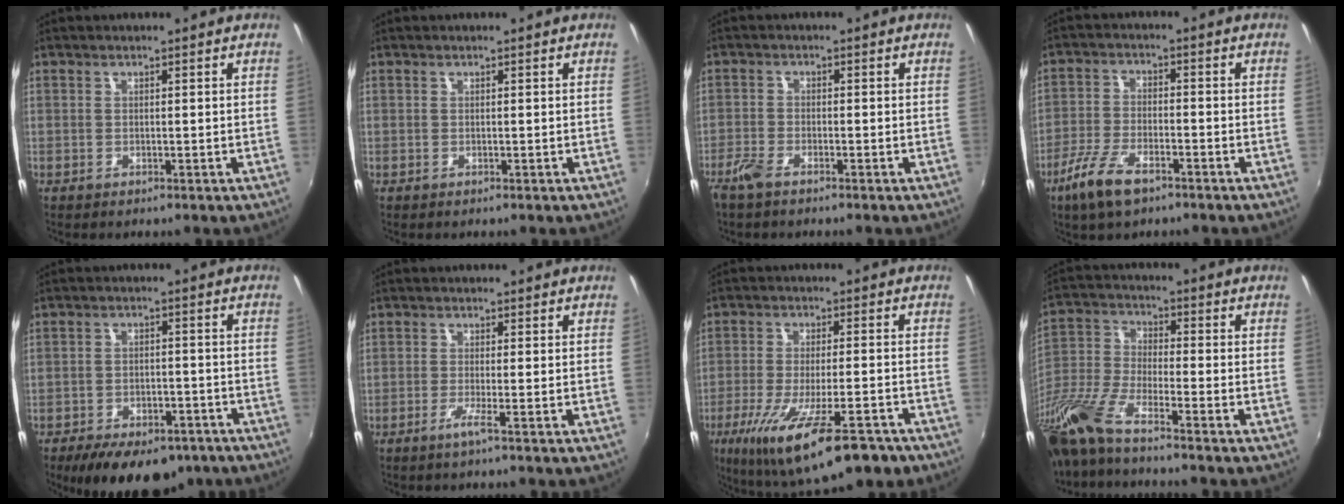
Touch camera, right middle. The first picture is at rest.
{"total": 0.0}
{"total": 3.5, "force": [-2.8, 0.8, 1.9], "torque": [-0.056, -0.005, -0.062]}
{"total": 8.3, "force": [-5.4, 3.1, 5.5], "torque": [-0.133, -0.010, -0.106]}
{"total": 15.2, "force": [-10.8, 7.2, 7.8], "torque": [-0.161, -0.014, -0.143]}
{"total": 1.8, "force": [-1.0, -0.8, 1.4], "torque": [-0.034, -0.006, -0.026]}
{"total": 18.6, "force": [-11.0, 4.6, 14.3], "torque": [-0.267, -0.069, -0.170]}
{"total": 14.7, "force": [-11.4, 1.0, 9.2], "torque": [-0.202, -0.034, -0.232]}